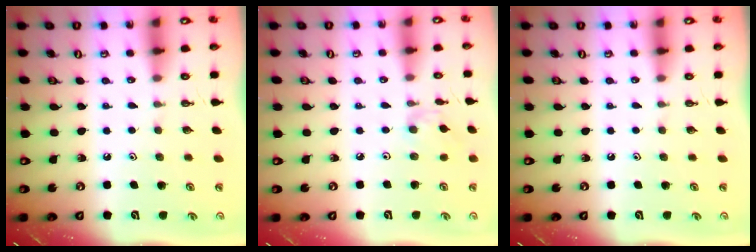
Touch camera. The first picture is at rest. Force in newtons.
{"total": 2.7, "press": 2.7, "slide": 0.6}
{"total": 0.0}